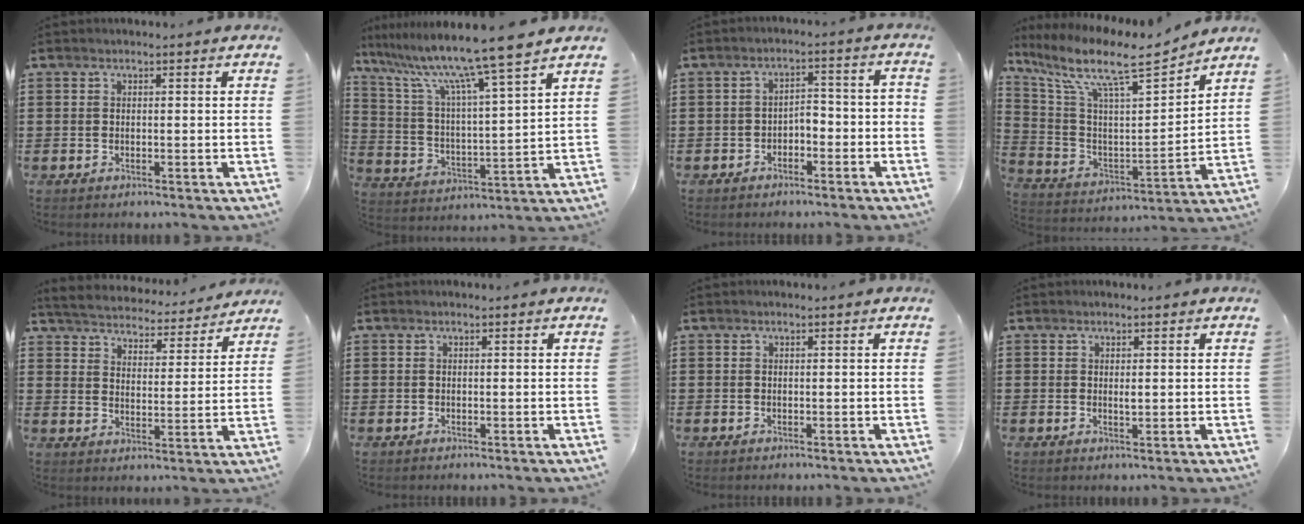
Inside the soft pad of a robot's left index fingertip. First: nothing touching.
{"total": 11.2, "force": [9.2, -1.2, 6.4], "torque": [-0.158, -0.059, 0.146]}
{"total": 3.2, "force": [-2.8, 1.1, 1.0], "torque": [-0.023, 0.004, -0.061]}
{"total": 11.2, "force": [8.6, 2.2, 6.9], "torque": [-0.159, -0.055, 0.139]}
{"total": 4.9, "force": [4.9, 0.1, 0.2], "torque": [-0.033, -0.039, 0.082]}
{"total": 0.0}
{"total": 0.0}
{"total": 1.0, "force": [0.2, 0.3, 1.0], "torque": [-0.019, 0.000, 0.003]}